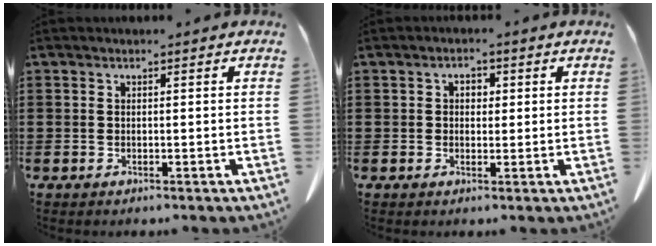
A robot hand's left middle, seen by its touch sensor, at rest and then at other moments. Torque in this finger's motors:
{"motor_torque": [0.02, 0.02, 0.03, 0.01]}